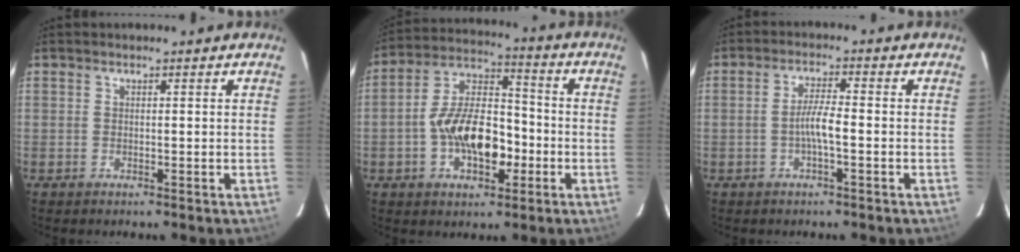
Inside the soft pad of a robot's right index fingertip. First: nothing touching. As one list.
[{"total": 13.5, "force": [-3.7, 7.1, 10.9], "torque": [-0.207, 0.020, -0.059]}, {"total": 3.9, "force": [-1.2, 0.3, 3.7], "torque": [-0.072, 0.005, -0.023]}]